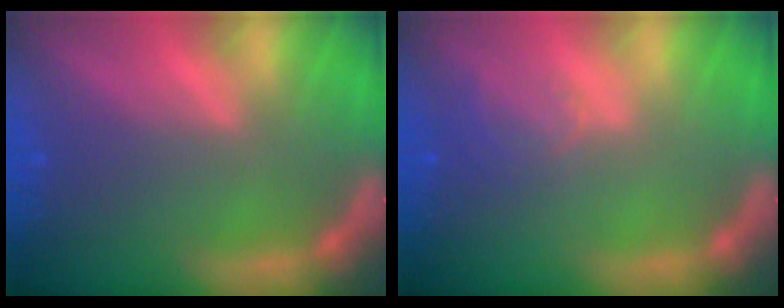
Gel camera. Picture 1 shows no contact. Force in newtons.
{"total": 2.0}